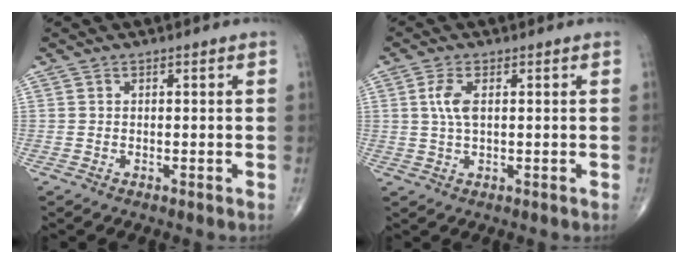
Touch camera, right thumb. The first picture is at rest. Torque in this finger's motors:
{"motor_torque": [-0.26, 1.00, 0.40, -0.31, 0.27]}